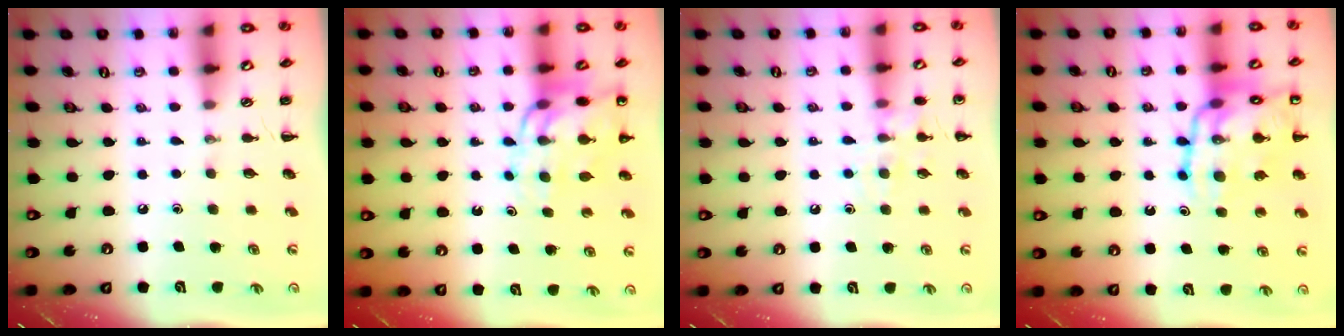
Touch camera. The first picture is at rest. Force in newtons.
{"total": 13.5, "press": 13.1, "slide": 3.0}
{"total": 8.5, "press": 8.4, "slide": 0.7}
{"total": 17.5, "press": 17.3, "slide": 2.6}